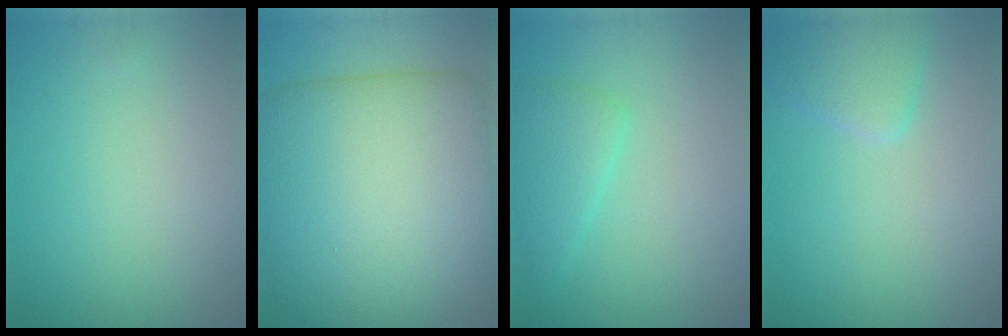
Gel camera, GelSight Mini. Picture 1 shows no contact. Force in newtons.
{"total": 15.4, "press": 15.3, "slide": 0.6}
{"total": 2.7, "press": 2.6, "slide": 0.3}
{"total": 2.3, "press": 2.3, "slide": 0.2}